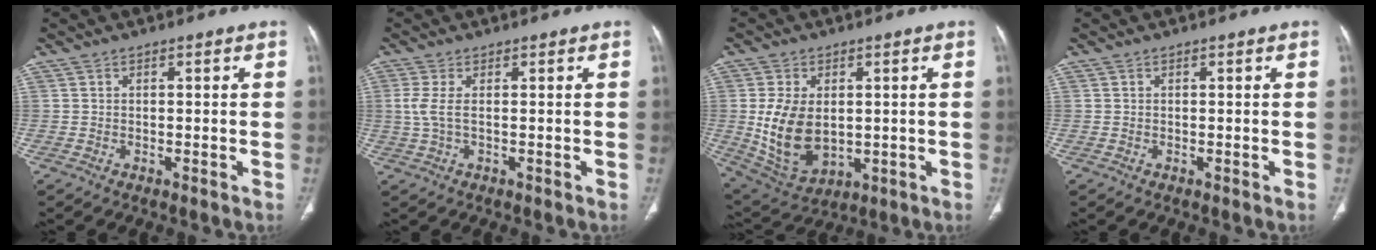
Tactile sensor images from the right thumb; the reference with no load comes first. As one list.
[{"total": 3.1, "force": [0.2, 0.9, 3.0], "torque": [-0.092, 0.000, 0.009]}, {"total": 13.1, "force": [0.2, 8.5, 10.0], "torque": [-0.180, -0.008, 0.031]}, {"total": 0.0}]